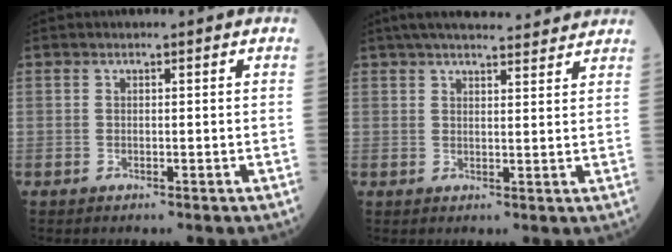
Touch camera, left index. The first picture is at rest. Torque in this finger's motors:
{"motor_torque": [1.07, -1.07, 0.08, 0.01]}